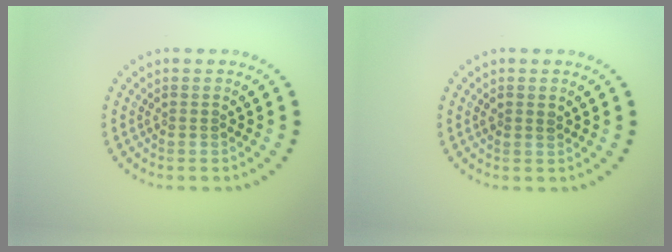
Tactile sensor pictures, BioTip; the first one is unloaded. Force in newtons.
{"total": 0.8, "press": 0.8, "slide": 0.2}